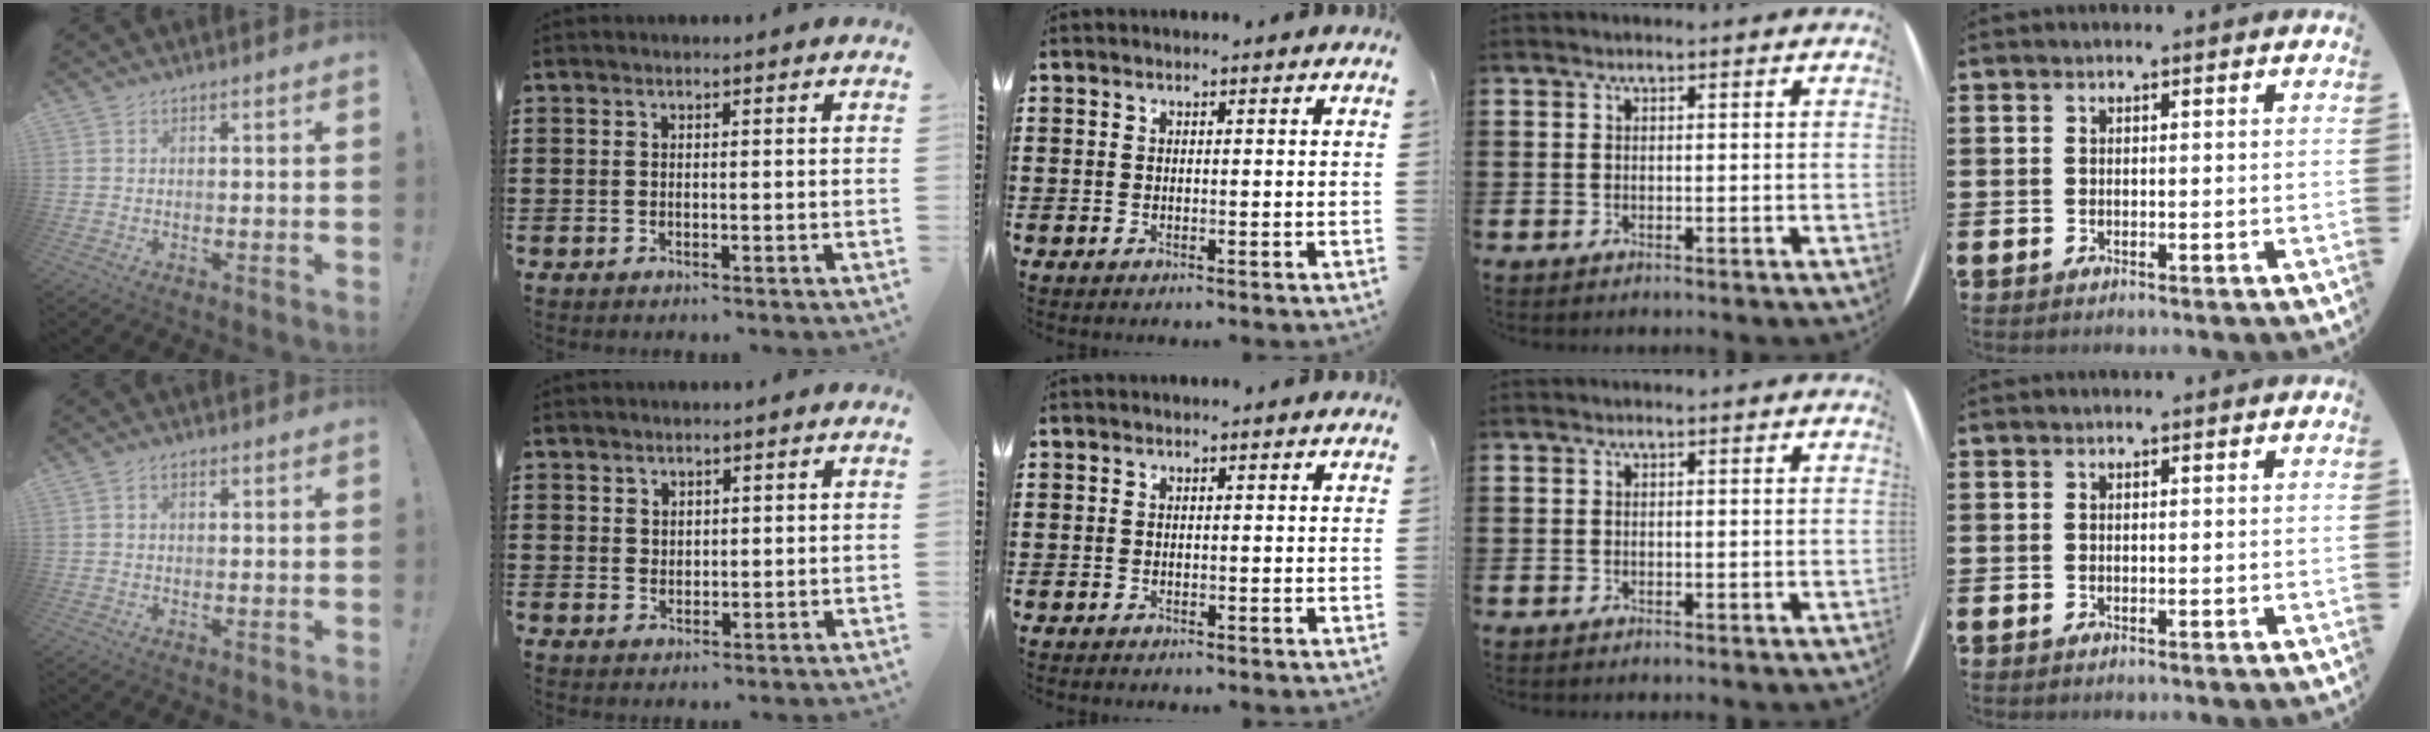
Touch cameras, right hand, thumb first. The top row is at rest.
{"thumb": {"total": 1.6, "force": [0.2, 1.0, 1.2], "torque": [-0.016, 0.001, 0.002]}, "index": {"total": 1.8, "force": [1.4, 1.1, 0.2], "torque": [-0.007, 0.004, 0.027]}}